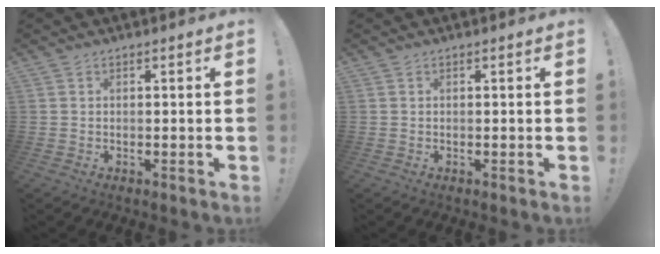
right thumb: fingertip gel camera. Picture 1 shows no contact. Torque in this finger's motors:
{"motor_torque": [0.00, 0.00, 0.01, 0.00, 0.00]}